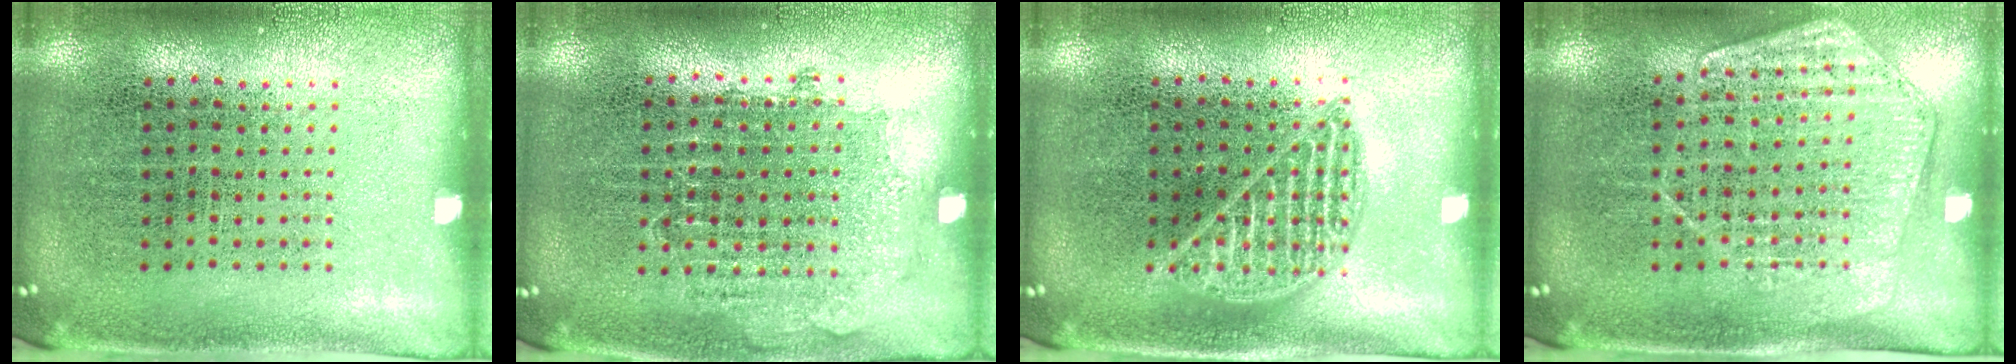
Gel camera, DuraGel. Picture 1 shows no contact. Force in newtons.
{"total": 0.7, "press": 0.7, "slide": 0.3}
{"total": 1.0, "press": 1.0, "slide": 0.1}
{"total": 1.4, "press": 1.4, "slide": 0.2}